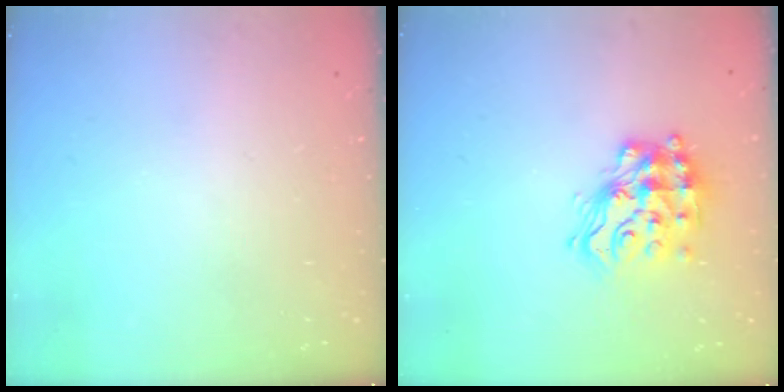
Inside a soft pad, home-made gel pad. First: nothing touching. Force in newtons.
{"total": 16.5, "press": 16.4, "slide": 1.2}